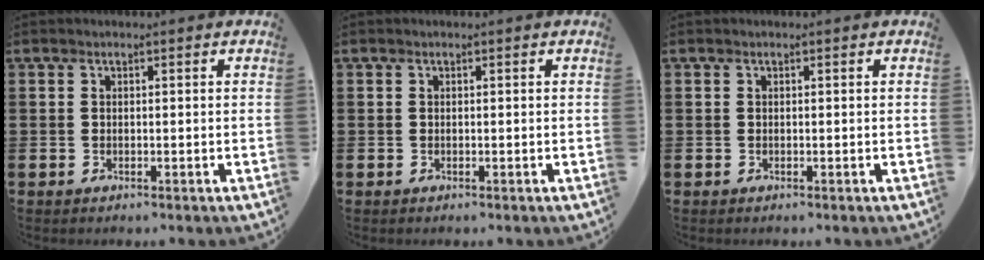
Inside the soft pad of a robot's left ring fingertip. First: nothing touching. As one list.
[{"total": 0.0}, {"total": 0.0}]